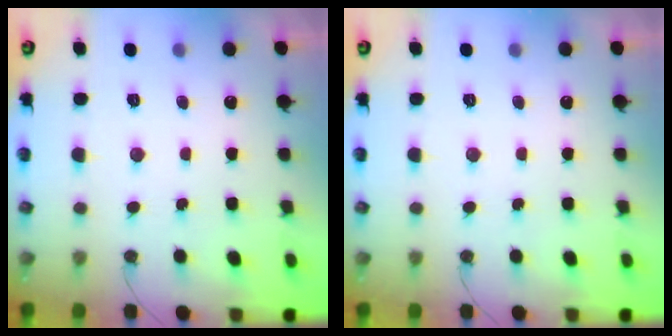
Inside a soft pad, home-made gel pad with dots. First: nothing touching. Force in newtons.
{"total": 0.0}